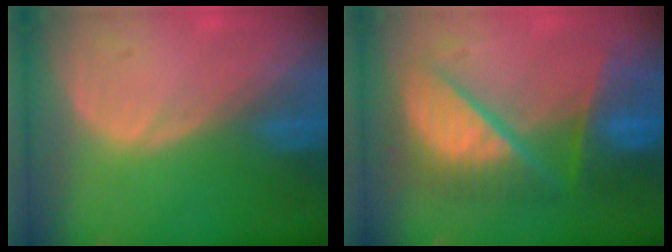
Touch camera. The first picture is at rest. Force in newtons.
{"total": 10.4, "press": 10.3, "slide": 1.2}